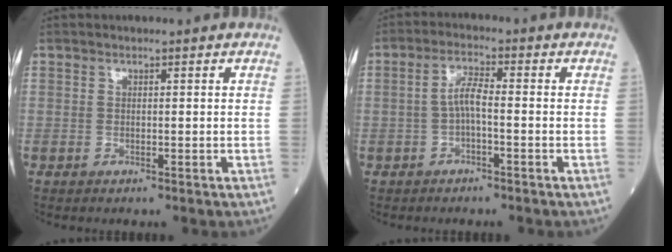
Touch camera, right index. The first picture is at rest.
{"total": 3.6, "force": [-0.9, 0.7, 3.5], "torque": [-0.066, 0.011, -0.017]}